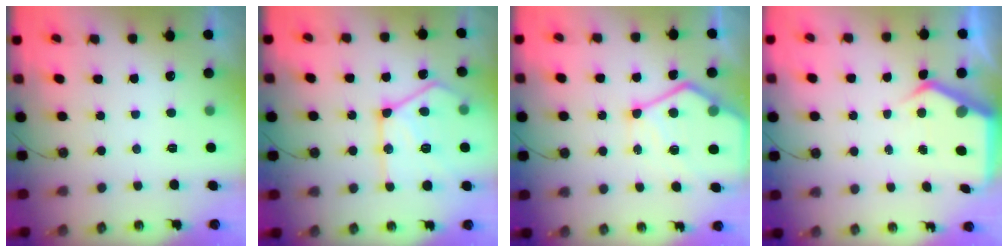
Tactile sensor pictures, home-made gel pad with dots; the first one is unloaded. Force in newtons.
{"total": 19.5, "press": 19.4, "slide": 1.8}
{"total": 15.8, "press": 15.7, "slide": 1.6}
{"total": 5.0, "press": 5.0, "slide": 0.2}